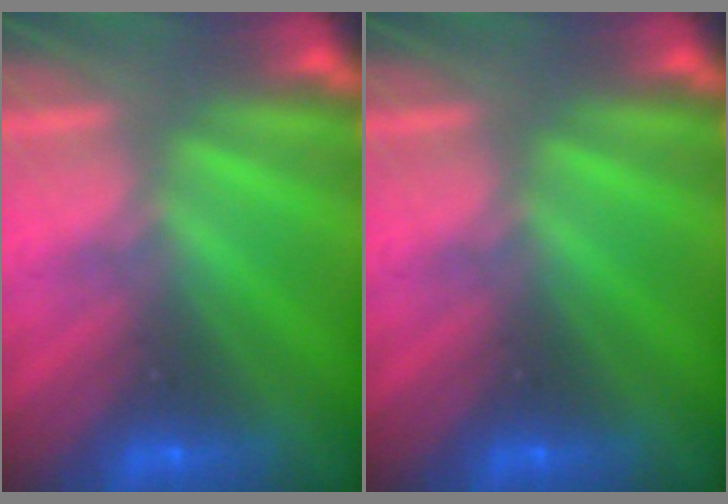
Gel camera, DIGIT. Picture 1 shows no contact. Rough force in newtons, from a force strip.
{"total": 0.0}